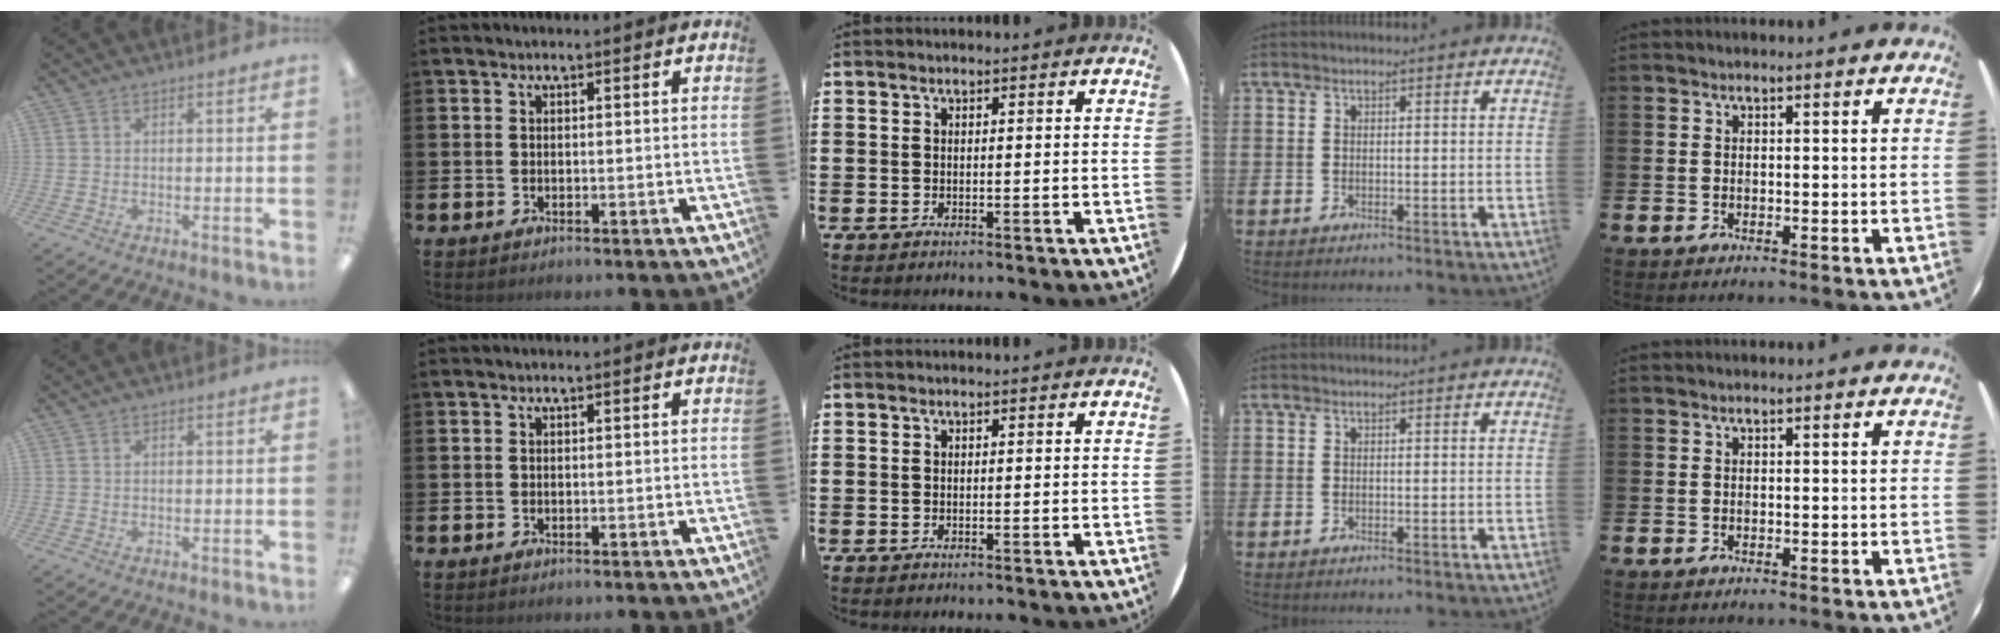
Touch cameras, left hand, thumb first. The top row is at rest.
{}